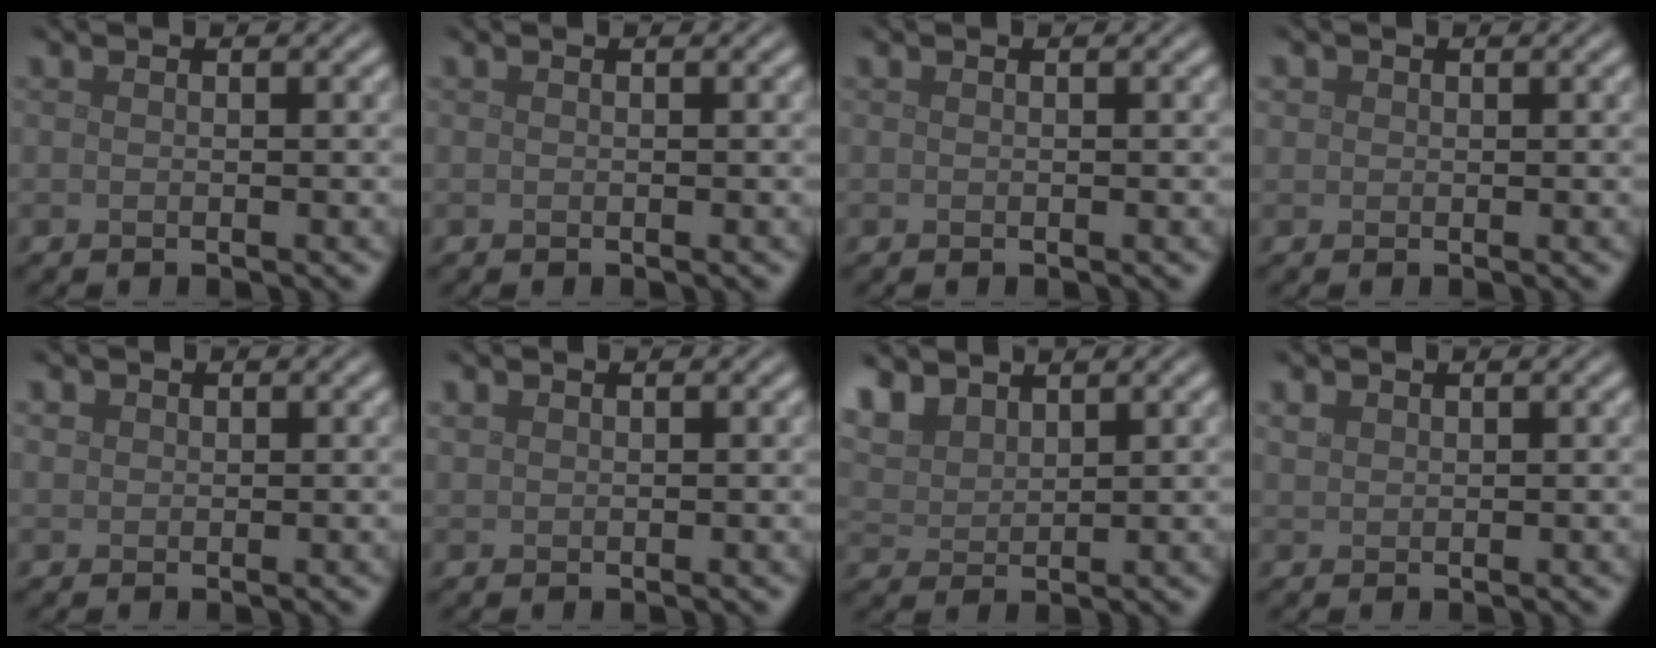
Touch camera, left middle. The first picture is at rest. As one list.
[{"total": 0.0}, {"total": 0.0}, {"total": 0.7, "force": [0.2, 0.7, 0.1], "torque": [0.005, -0.001, 0.002]}, {"total": 0.8, "force": [0.3, 0.7, 0.1], "torque": [0.000, 0.000, 0.004]}, {"total": 0.6, "force": [0.4, 0.4, 0.1], "torque": [-0.001, 0.000, 0.010]}, {"total": 4.3, "force": [3.2, 2.2, 1.8], "torque": [-0.053, 0.008, 0.068]}, {"total": 1.0, "force": [0.6, 0.7, 0.2], "torque": [-0.005, 0.000, 0.013]}]